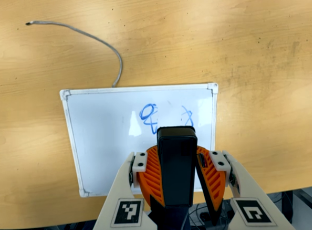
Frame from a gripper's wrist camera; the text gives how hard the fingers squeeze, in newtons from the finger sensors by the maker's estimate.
{"total": 9.8, "left": 9.2, "right": 10.3}